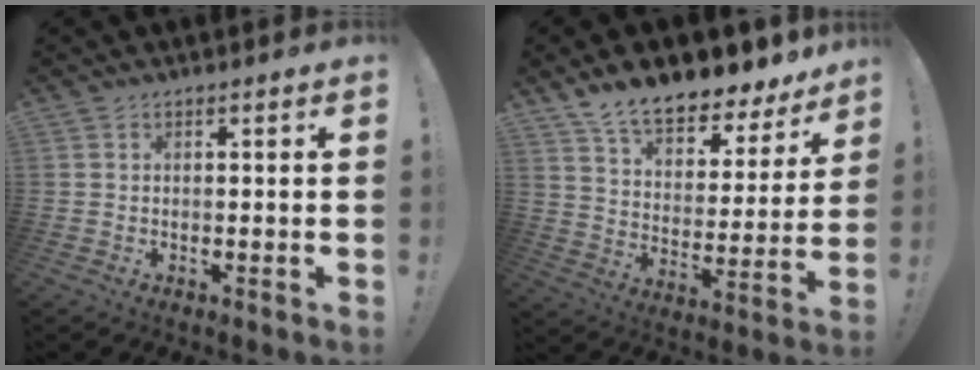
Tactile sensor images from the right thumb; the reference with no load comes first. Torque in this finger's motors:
{"motor_torque": [0.56, 0.84, 0.95, 0.95, 0.06]}